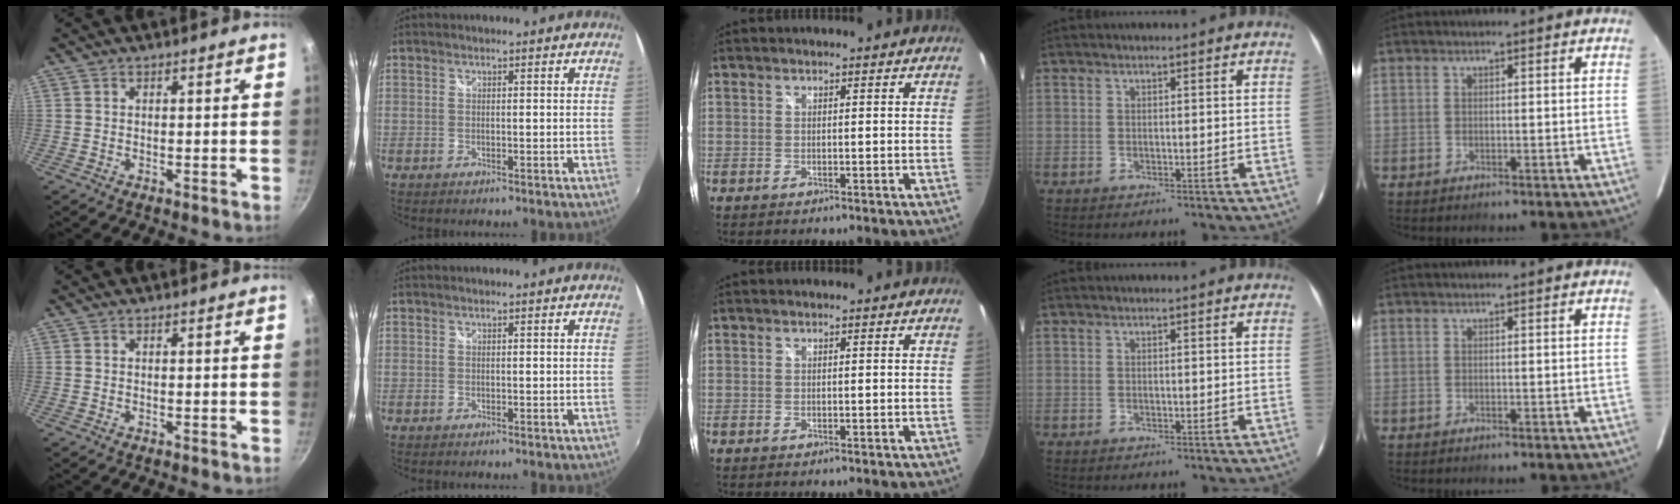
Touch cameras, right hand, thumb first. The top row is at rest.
{}